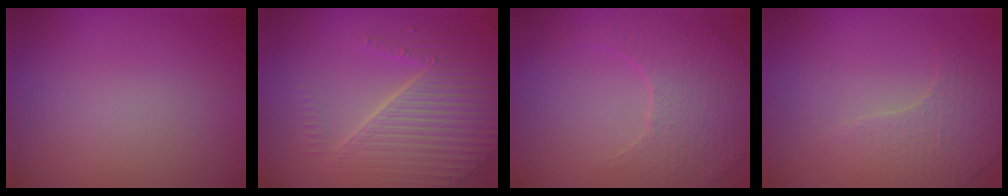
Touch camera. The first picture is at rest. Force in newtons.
{"total": 7.4, "press": 5.6, "slide": 4.8}
{"total": 4.0, "press": 3.4, "slide": 2.2}
{"total": 1.8, "press": 1.6, "slide": 0.8}